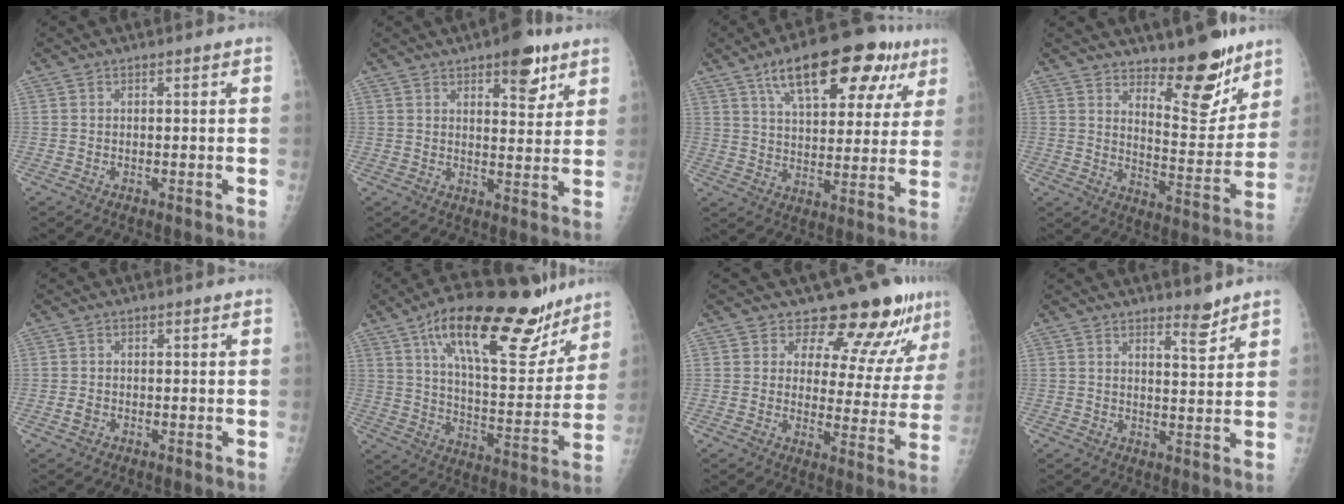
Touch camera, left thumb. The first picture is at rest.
{"total": 8.4, "force": [5.1, 3.5, 5.7], "torque": [-0.054, -0.026, 0.068]}
{"total": 20.6, "force": [11.5, 9.0, 14.6], "torque": [-0.176, -0.011, 0.174]}
{"total": 13.0, "force": [9.6, 4.5, 7.5], "torque": [-0.065, -0.085, 0.154]}
{"total": 1.3, "force": [-0.5, 1.0, 0.7], "torque": [-0.012, 0.001, -0.009]}
{"total": 26.6, "force": [16.7, 9.9, 18.2], "torque": [-0.237, -0.046, 0.262]}
{"total": 14.1, "force": [11.4, 5.6, 6.2], "torque": [-0.035, -0.080, 0.136]}
{"total": 3.8, "force": [3.1, 0.9, 1.9], "torque": [-0.019, -0.029, 0.046]}